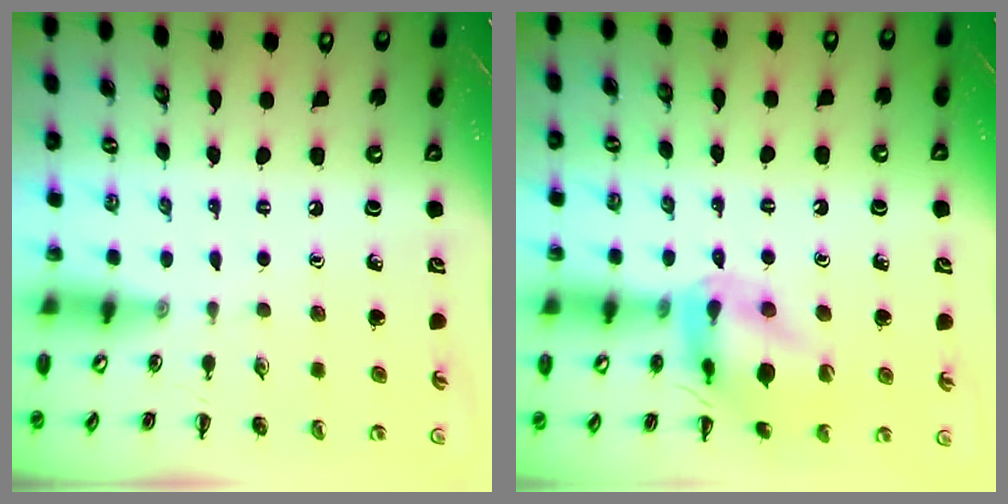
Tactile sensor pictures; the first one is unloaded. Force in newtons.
{"total": 14.6, "press": 14.5, "slide": 1.6}